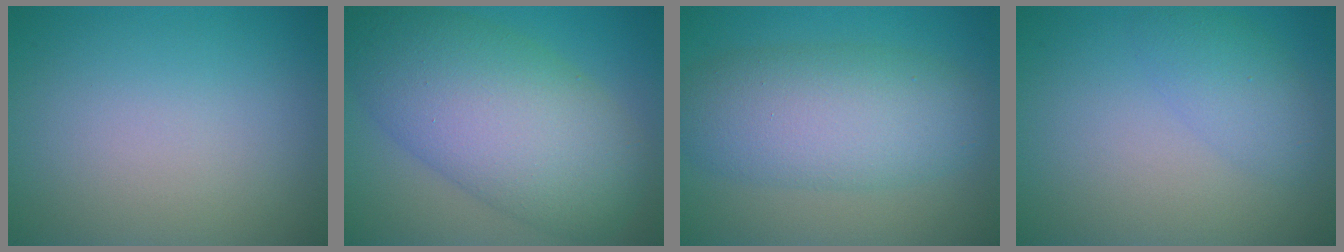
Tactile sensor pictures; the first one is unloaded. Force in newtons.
{"total": 11.4, "press": 11.4, "slide": 0.1}
{"total": 7.4, "press": 7.4, "slide": 0.0}
{"total": 2.5, "press": 2.5, "slide": 0.1}